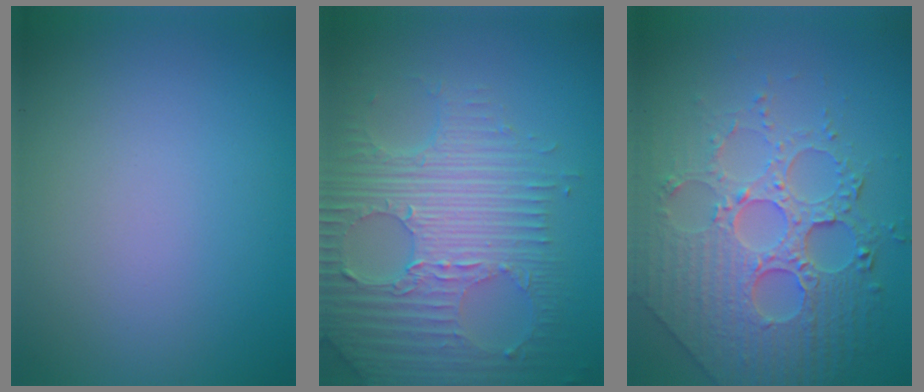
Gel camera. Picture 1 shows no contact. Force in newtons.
{"total": 8.2, "press": 5.8, "slide": 5.8}
{"total": 8.2, "press": 6.0, "slide": 5.5}